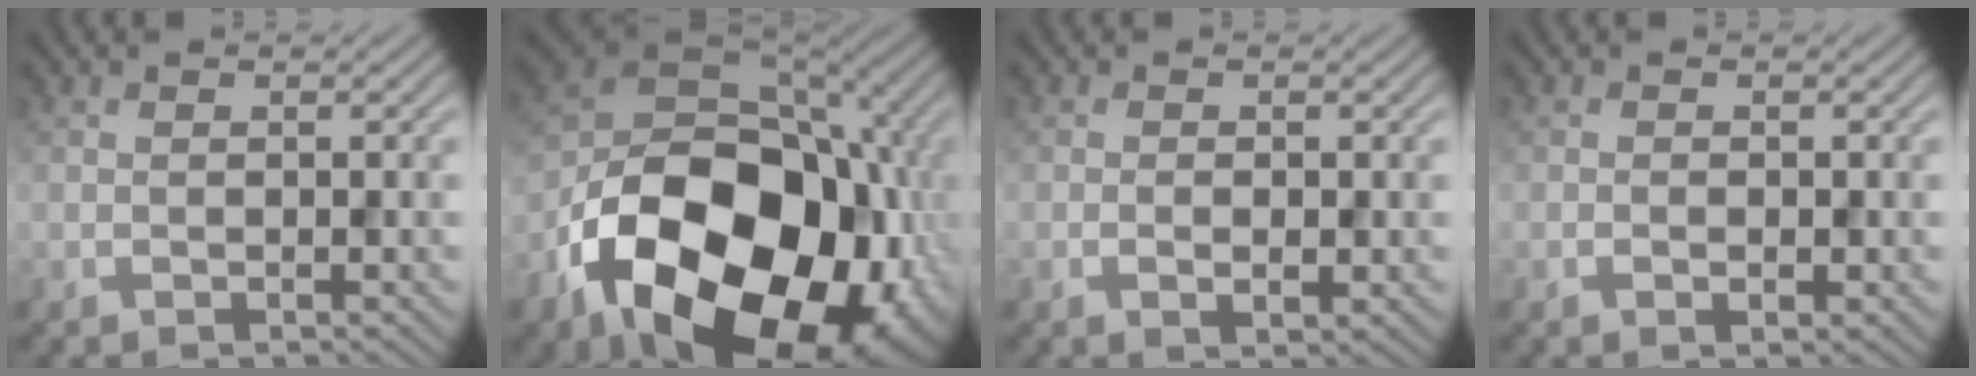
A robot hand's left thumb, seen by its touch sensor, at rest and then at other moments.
{"total": 22.5, "force": [-8.3, 15.0, 14.6], "torque": [-0.315, -0.055, -0.108]}
{"total": 1.6, "force": [-0.3, 0.9, 1.4], "torque": [-0.027, -0.006, -0.002]}
{"total": 0.9, "force": [-0.3, 0.5, 0.7], "torque": [-0.014, -0.003, -0.003]}